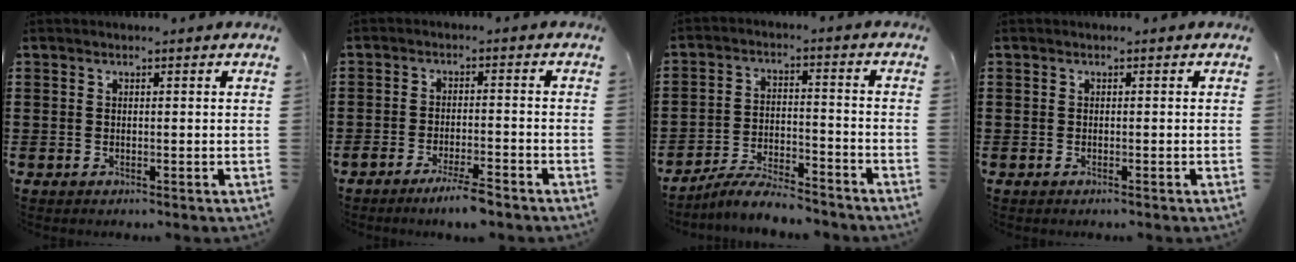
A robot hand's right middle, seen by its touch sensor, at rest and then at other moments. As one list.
[{"total": 4.0, "force": [-3.2, 0.3, 2.4], "torque": [-0.043, -0.001, -0.057]}, {"total": 6.2, "force": [-5.8, 0.5, 2.0], "torque": [-0.046, -0.002, -0.114]}, {"total": 0.0}]